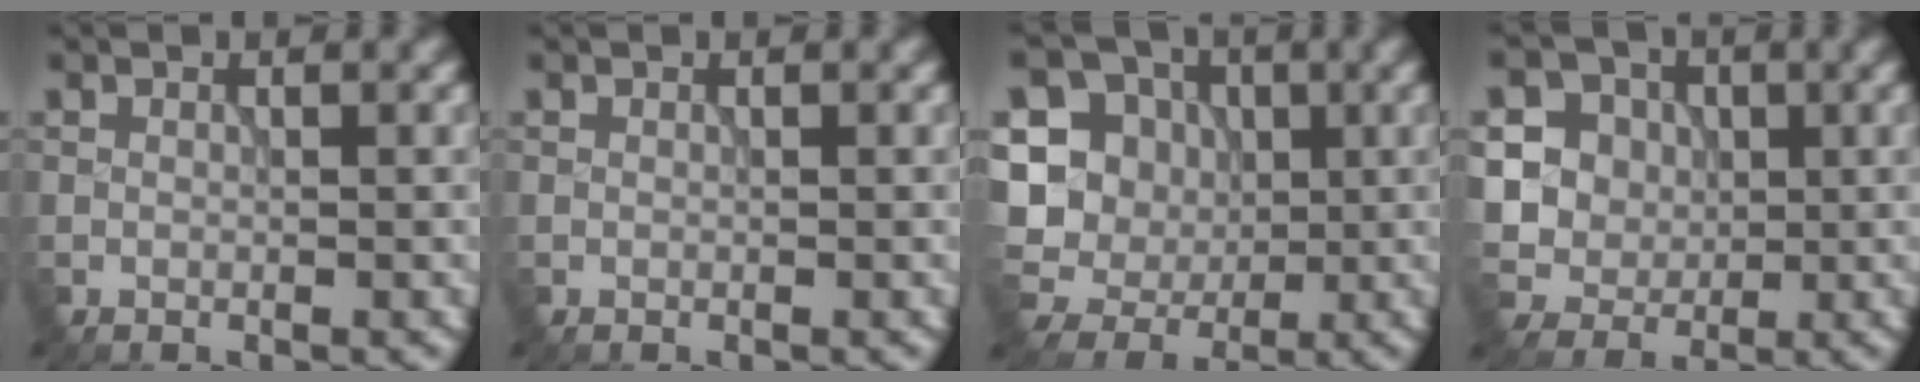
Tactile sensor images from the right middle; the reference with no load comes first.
{"total": 0.0}
{"total": 11.8, "force": [0.7, 11.1, 4.2], "torque": [-0.140, 0.021, -0.010]}
{"total": 8.1, "force": [1.6, 7.3, 3.3], "torque": [-0.079, 0.019, 0.017]}